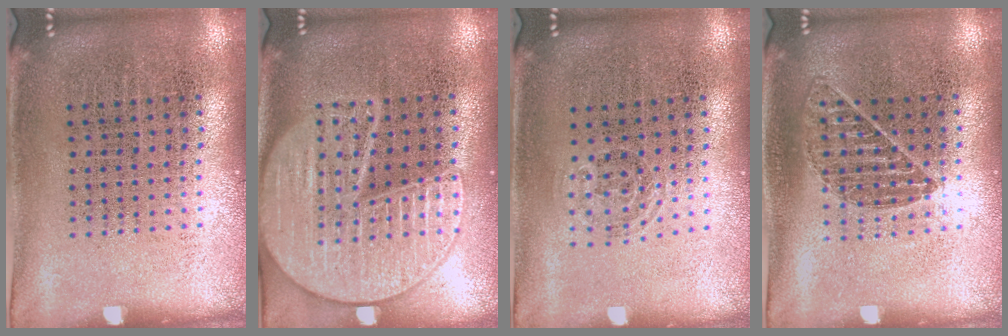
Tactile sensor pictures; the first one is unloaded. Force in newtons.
{"total": 3.3, "press": 3.3, "slide": 0.3}
{"total": 0.7, "press": 0.5, "slide": 0.5}
{"total": 0.9, "press": 0.8, "slide": 0.3}